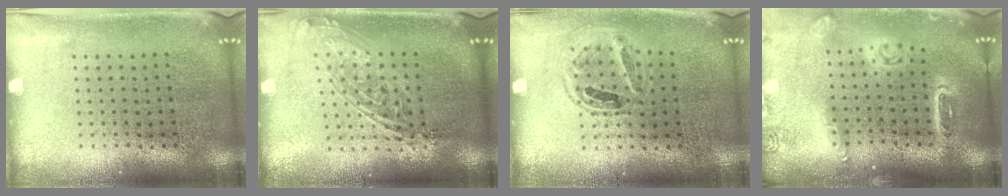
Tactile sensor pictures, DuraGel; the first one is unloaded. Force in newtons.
{"total": 1.7, "press": 1.4, "slide": 0.9}
{"total": 0.9, "press": 0.8, "slide": 0.3}
{"total": 1.5, "press": 1.5, "slide": 0.1}